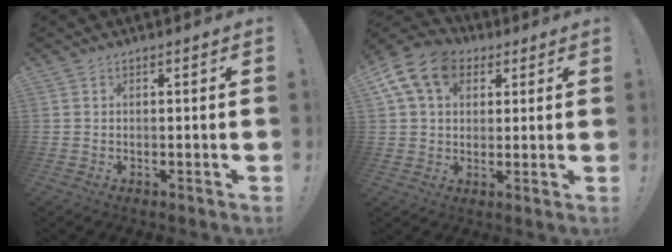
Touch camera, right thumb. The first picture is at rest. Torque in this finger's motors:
{"motor_torque": [0.46, 0.45, 0.66, -0.44, 0.06]}